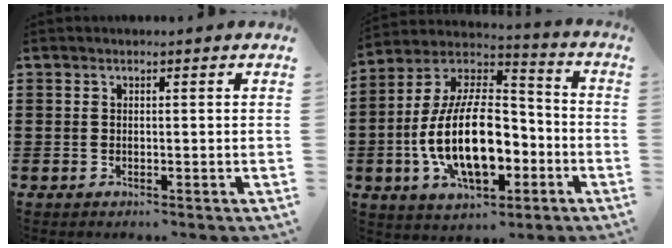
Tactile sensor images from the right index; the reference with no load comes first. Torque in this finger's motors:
{"motor_torque": [2.14, 0.00, 1.05, 0.21]}